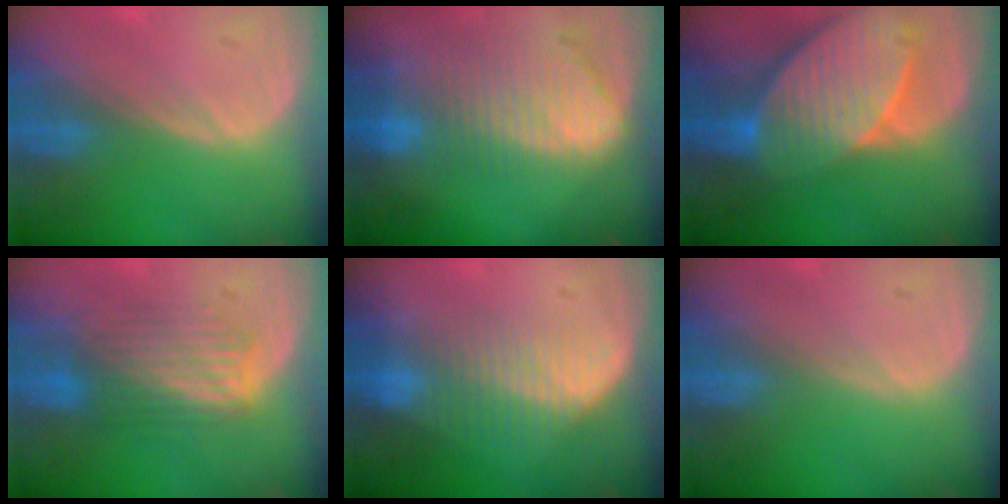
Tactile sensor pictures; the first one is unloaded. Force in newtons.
{"total": 10.1, "press": 8.5, "slide": 5.4}
{"total": 10.7, "press": 9.4, "slide": 5.1}
{"total": 6.0, "press": 6.0, "slide": 0.7}
{"total": 7.6, "press": 6.7, "slide": 3.5}
{"total": 0.0}